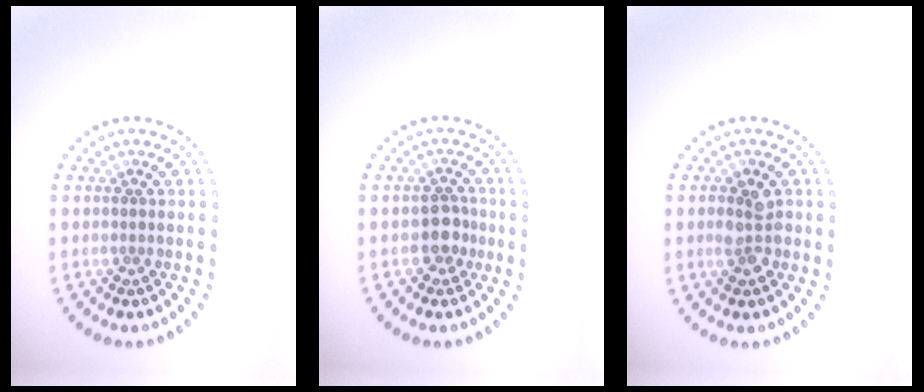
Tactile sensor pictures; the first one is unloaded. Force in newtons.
{"total": 2.0, "press": 1.8, "slide": 0.8}
{"total": 2.4, "press": 2.4, "slide": 0.1}